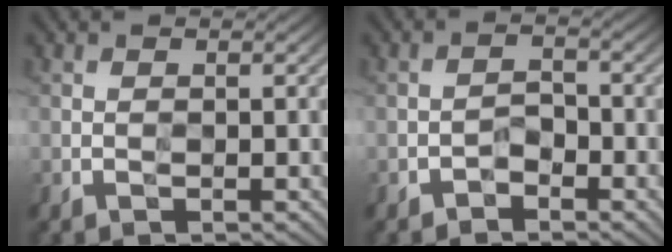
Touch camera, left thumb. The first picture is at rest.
{"total": 2.2, "force": [-1.6, 1.3, 0.8], "torque": [-0.009, 0.007, -0.034]}